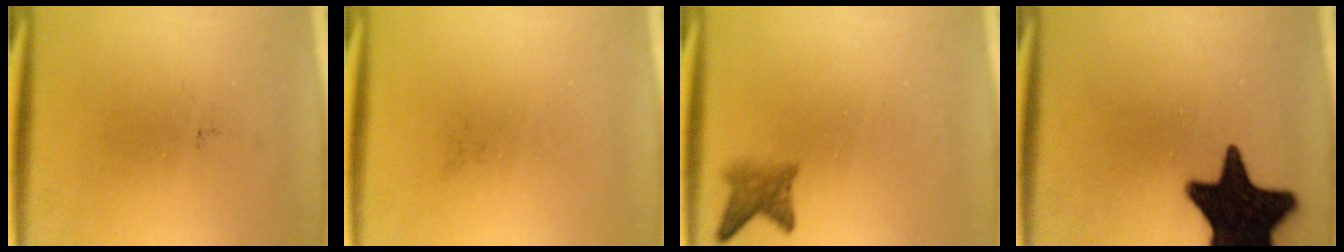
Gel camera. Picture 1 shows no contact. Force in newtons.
{"total": 0.0}
{"total": 2.8}
{"total": 19.7}